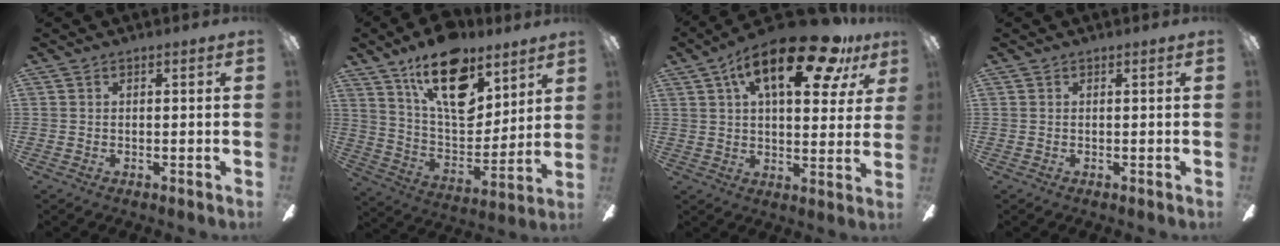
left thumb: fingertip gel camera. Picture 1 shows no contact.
{"total": 21.4, "force": [13.2, 10.9, 12.9], "torque": [-0.203, -0.070, 0.233]}
{"total": 21.4, "force": [11.2, 8.3, 16.2], "torque": [-0.250, -0.037, 0.176]}
{"total": 0.0}